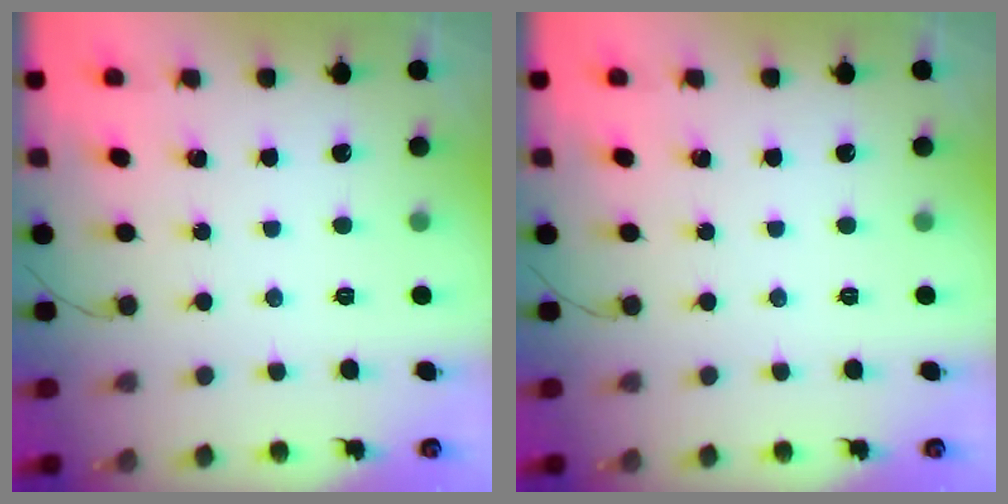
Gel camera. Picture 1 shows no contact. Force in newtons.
{"total": 0.0}